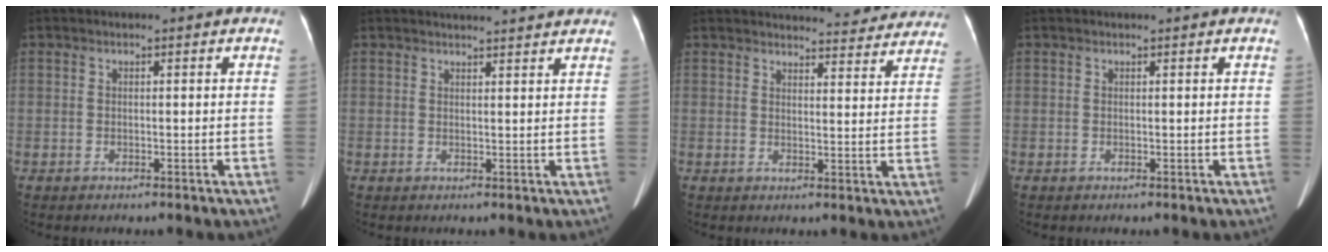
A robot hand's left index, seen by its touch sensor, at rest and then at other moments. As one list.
[{"total": 7.3, "force": [6.9, 0.4, 2.4], "torque": [-0.030, 0.021, 0.076]}, {"total": 16.5, "force": [15.8, 3.5, 3.6], "torque": [-0.016, -0.019, 0.168]}, {"total": 0.6, "force": [0.5, 0.0, 0.1], "torque": [-0.003, 0.010, 0.010]}]